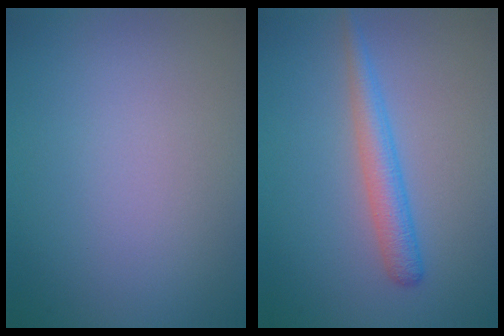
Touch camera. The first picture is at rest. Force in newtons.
{"total": 2.8, "press": 2.8, "slide": 0.2}